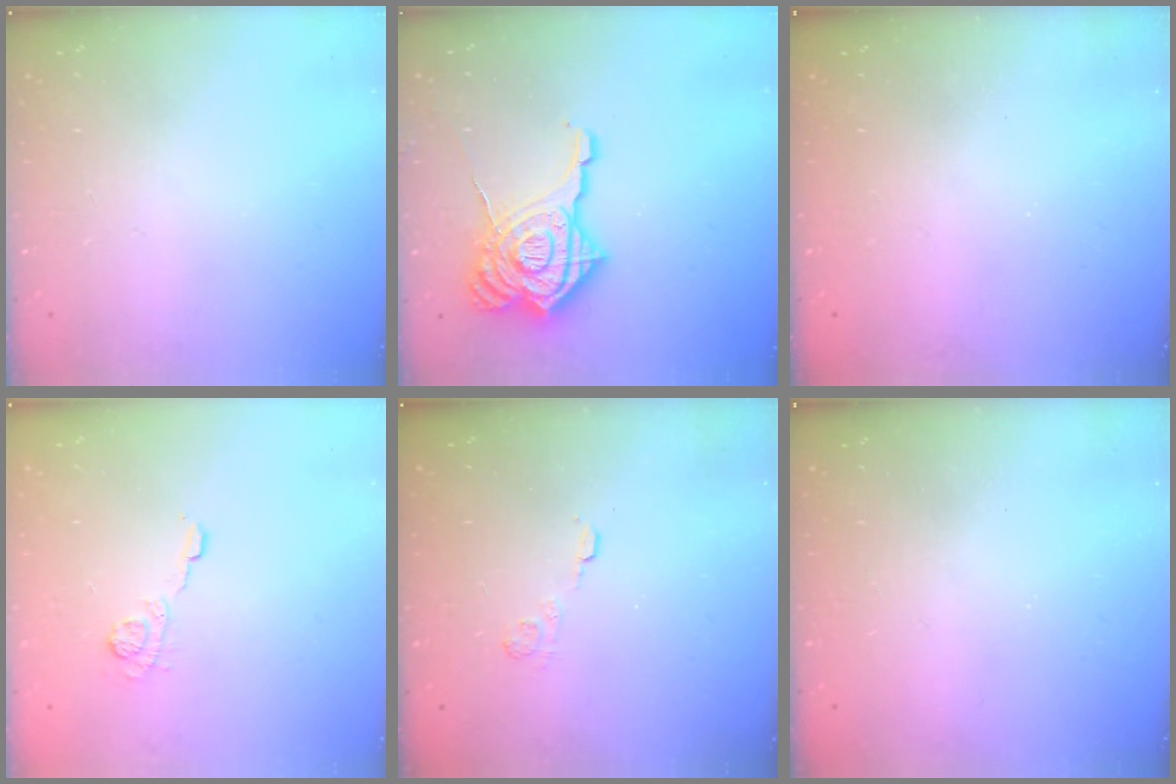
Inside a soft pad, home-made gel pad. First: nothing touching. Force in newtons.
{"total": 23.2, "press": 23.0, "slide": 2.5}
{"total": 2.4, "press": 2.3, "slide": 0.7}
{"total": 6.2, "press": 6.2, "slide": 0.9}
{"total": 2.9, "press": 2.5, "slide": 1.6}
{"total": 2.4, "press": 2.3, "slide": 0.7}